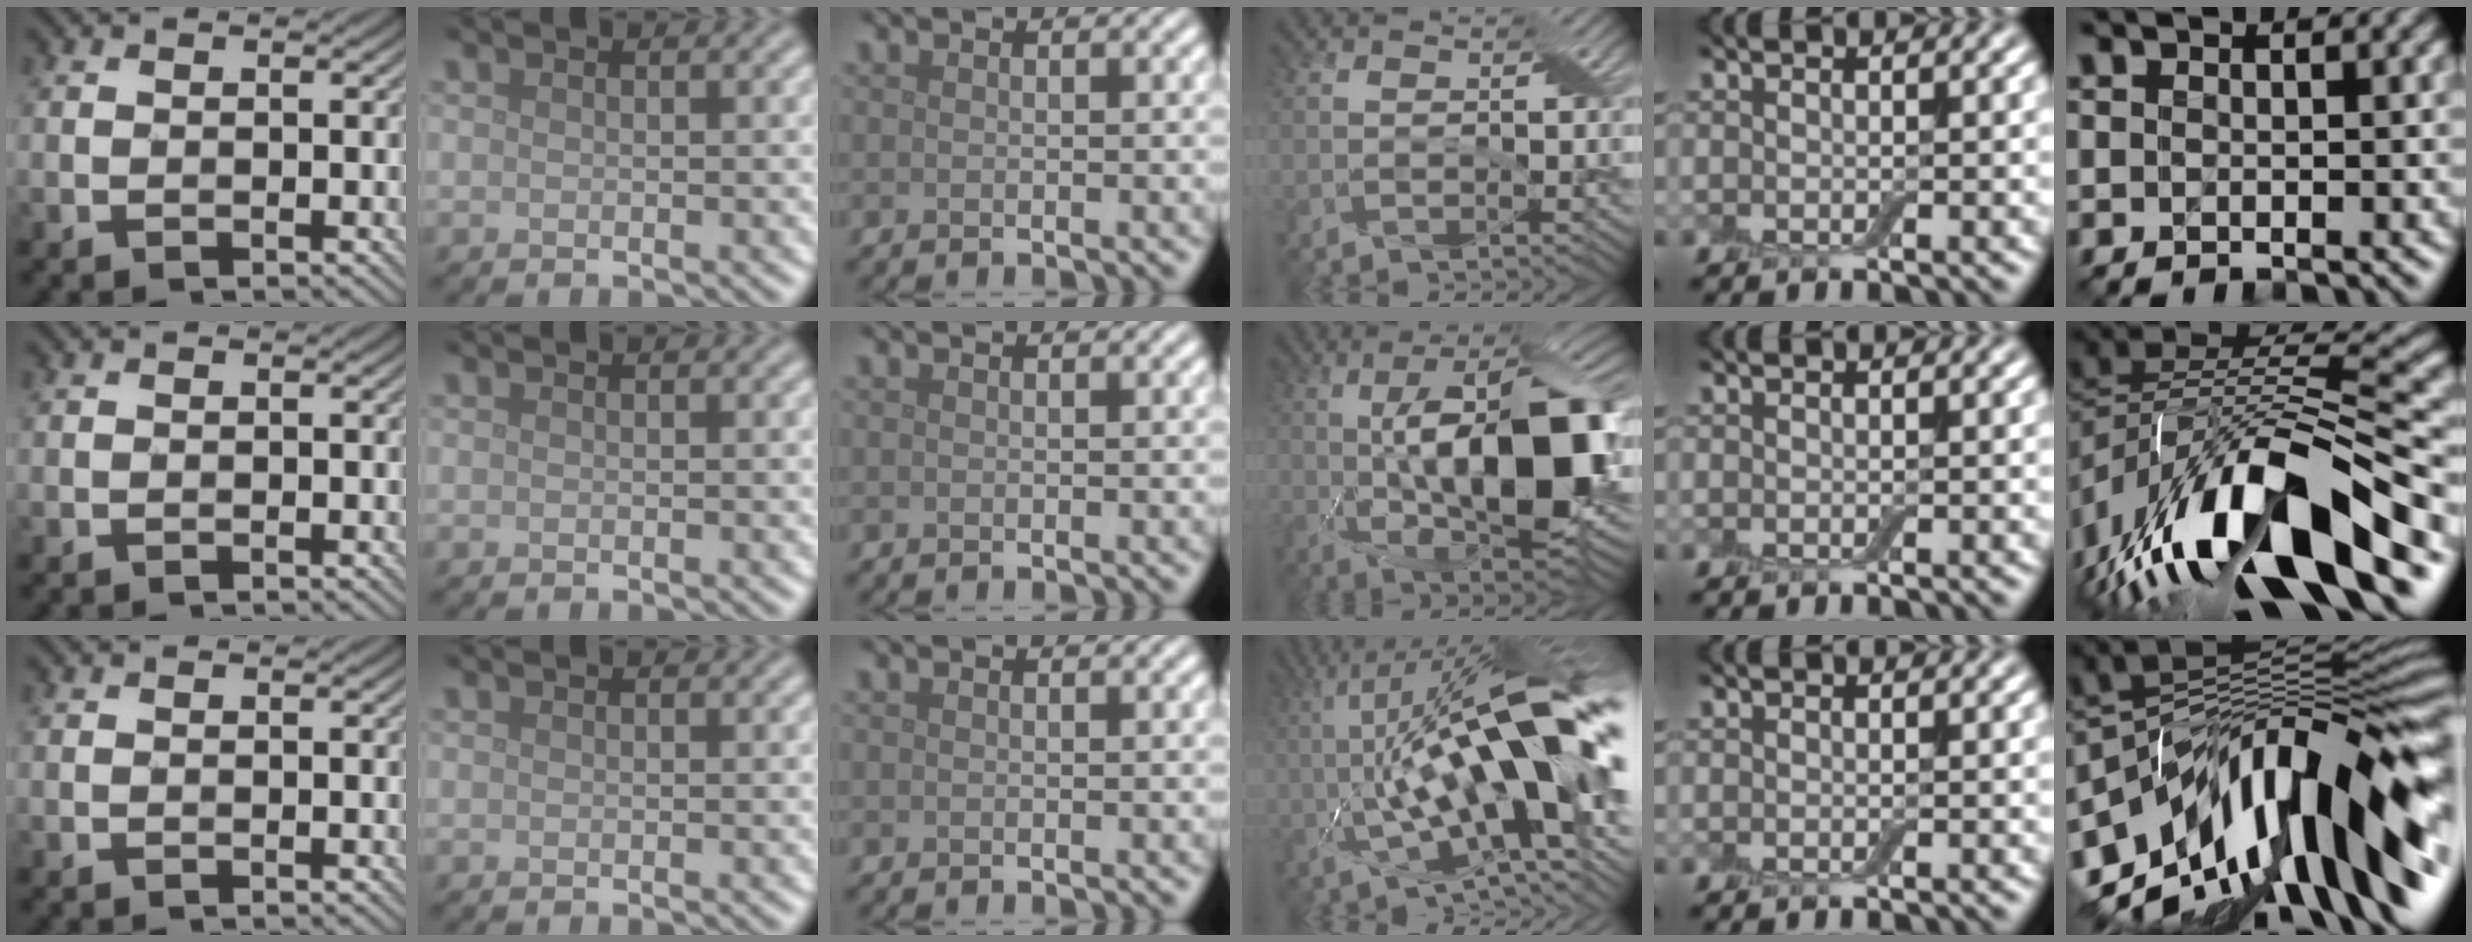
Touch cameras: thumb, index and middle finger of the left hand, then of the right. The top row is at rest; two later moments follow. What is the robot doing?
{"motion": "close", "object": "airpods case & airpods"}